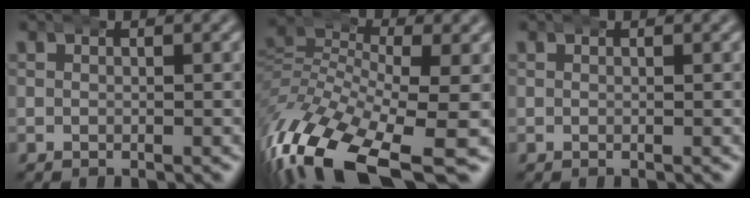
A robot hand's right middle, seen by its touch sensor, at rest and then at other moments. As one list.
[{"total": 10.5, "force": [-4.9, 5.4, 7.5], "torque": [-0.181, -0.045, -0.062]}, {"total": 0.0}]